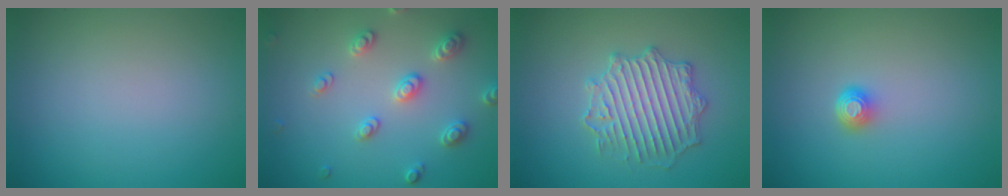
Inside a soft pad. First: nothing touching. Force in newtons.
{"total": 3.2, "press": 3.0, "slide": 0.9}
{"total": 4.2, "press": 4.1, "slide": 1.0}
{"total": 1.5, "press": 1.1, "slide": 1.1}